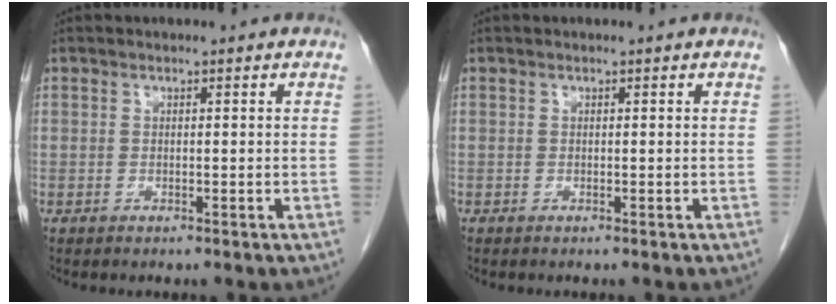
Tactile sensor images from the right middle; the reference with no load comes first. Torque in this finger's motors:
{"motor_torque": [0.00, 0.00, 0.00, 0.00]}